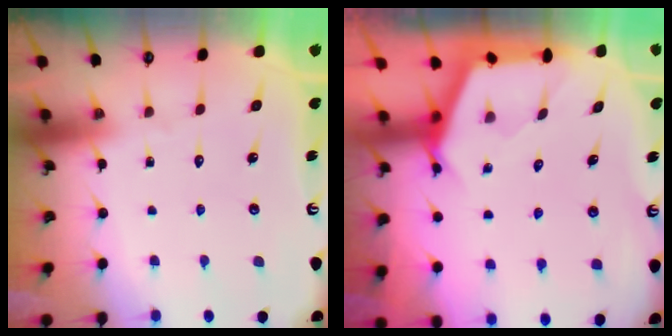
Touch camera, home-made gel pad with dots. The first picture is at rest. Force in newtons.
{"total": 2.7, "press": 2.7, "slide": 0.3}